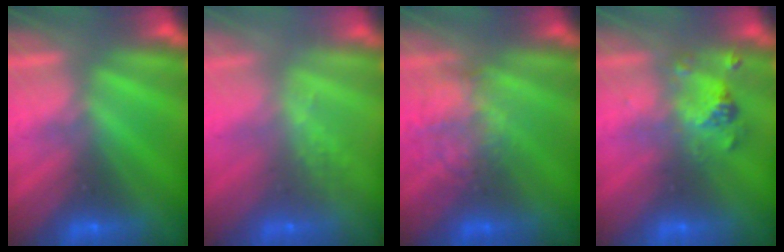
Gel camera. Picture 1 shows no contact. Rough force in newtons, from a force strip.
{"total": 2.5}
{"total": 2.1}
{"total": 2.4}